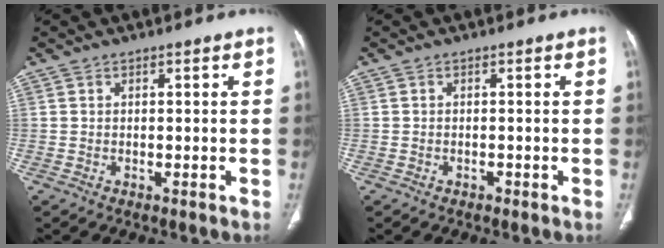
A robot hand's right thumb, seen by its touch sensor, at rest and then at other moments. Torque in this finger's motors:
{"motor_torque": [0.27, -0.49, 0.12, -0.34, 0.04]}